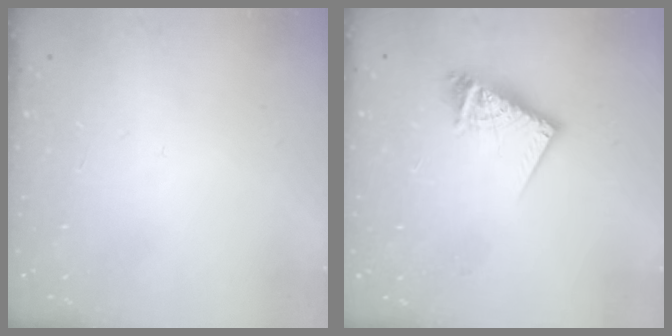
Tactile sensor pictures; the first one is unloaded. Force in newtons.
{"total": 10.3, "press": 10.3, "slide": 1.0}